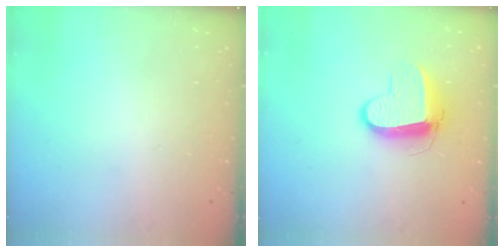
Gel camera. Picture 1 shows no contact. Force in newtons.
{"total": 9.6, "press": 9.5, "slide": 0.9}